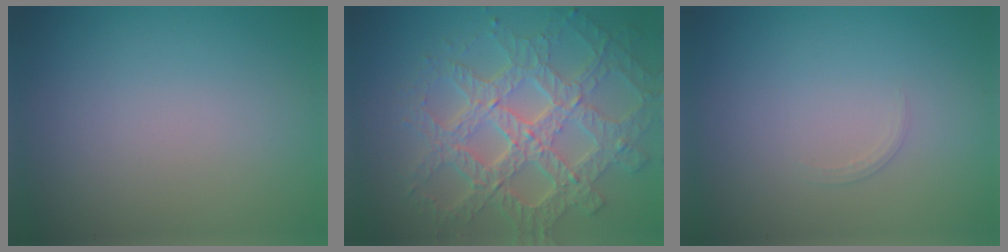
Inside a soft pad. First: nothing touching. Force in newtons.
{"total": 7.7, "press": 5.8, "slide": 5.1}
{"total": 0.7, "press": 0.7, "slide": 0.1}